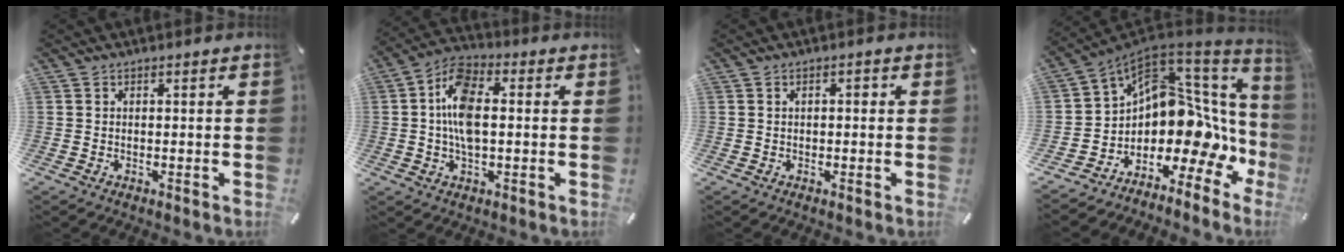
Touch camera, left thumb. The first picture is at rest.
{"total": 10.4, "force": [0.3, 5.8, 8.7], "torque": [-0.188, 0.007, 0.002]}
{"total": 1.4, "force": [0.2, 0.9, 1.1], "torque": [-0.013, 0.003, -0.002]}
{"total": 13.0, "force": [4.2, 8.3, 9.1], "torque": [-0.142, -0.098, 0.072]}